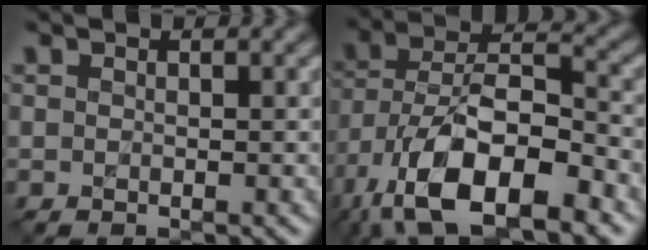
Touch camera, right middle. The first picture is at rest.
{"total": 12.9, "force": [-6.4, 6.0, 9.5], "torque": [-0.183, -0.013, -0.113]}